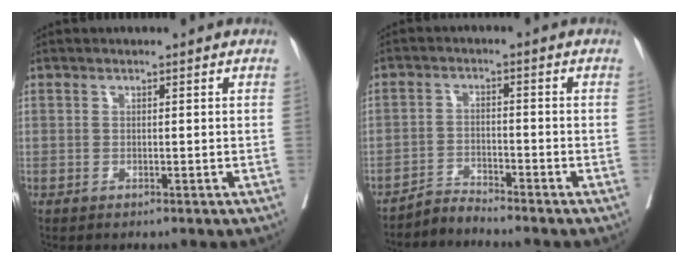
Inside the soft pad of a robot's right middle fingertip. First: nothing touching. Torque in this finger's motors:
{"motor_torque": [-0.03, 0.05, -0.02, 0.01]}